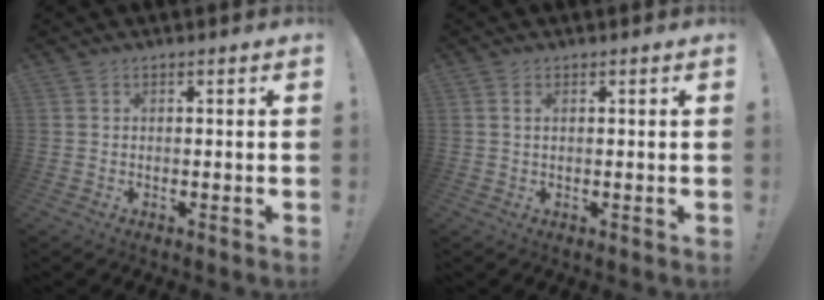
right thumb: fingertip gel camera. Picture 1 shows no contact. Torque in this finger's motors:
{"motor_torque": [-0.23, -0.19, 0.02, -0.13, 0.04]}